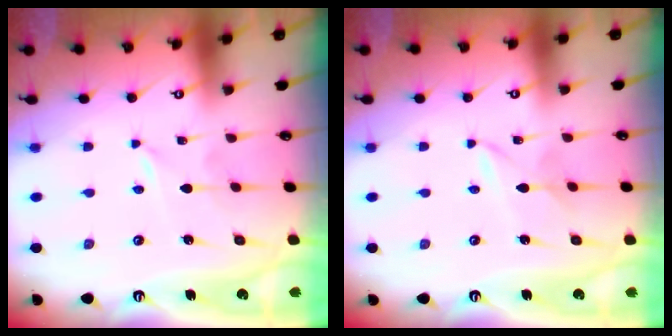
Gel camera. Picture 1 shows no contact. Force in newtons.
{"total": 2.4, "press": 2.3, "slide": 0.3}